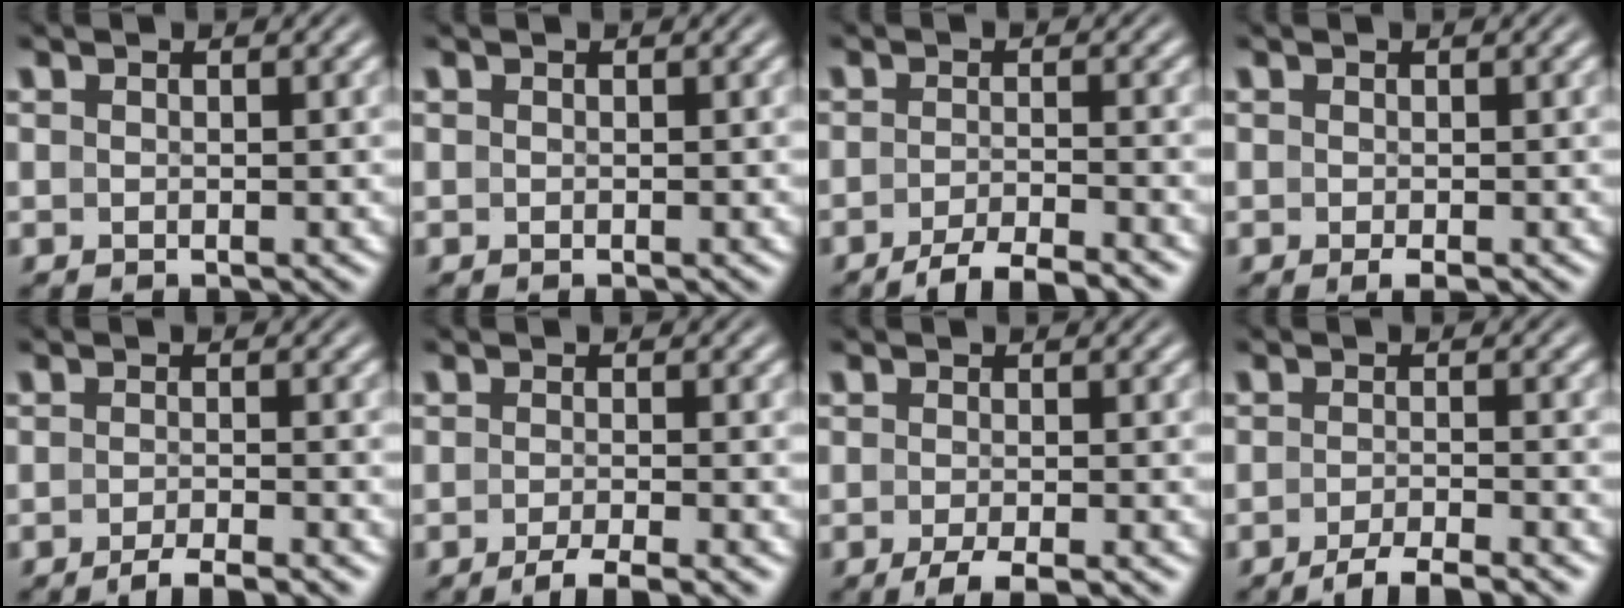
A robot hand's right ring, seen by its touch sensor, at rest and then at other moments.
{"total": 0.0}
{"total": 4.0, "force": [-3.6, 0.3, 1.7], "torque": [-0.027, -0.005, -0.059]}
{"total": 1.2, "force": [-0.8, 0.3, 0.8], "torque": [-0.012, -0.002, -0.012]}
{"total": 2.9, "force": [-2.7, -0.1, 1.1], "torque": [-0.017, 0.000, -0.047]}
{"total": 3.6, "force": [-3.1, 0.3, 1.8], "torque": [-0.028, -0.003, -0.050]}
{"total": 3.2, "force": [-2.6, 0.4, 1.8], "torque": [-0.031, -0.006, -0.038]}
{"total": 3.7, "force": [-3.3, 0.2, 1.5], "torque": [-0.025, -0.003, -0.055]}